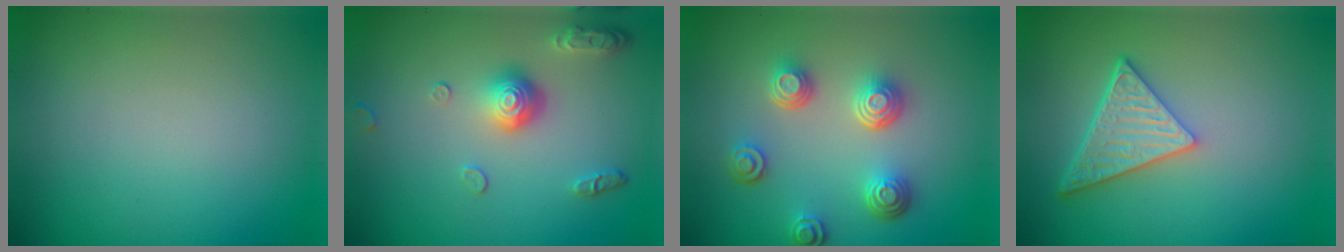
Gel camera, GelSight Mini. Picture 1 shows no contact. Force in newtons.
{"total": 3.8, "press": 2.9, "slide": 2.4}
{"total": 4.4, "press": 3.4, "slide": 2.8}
{"total": 5.1, "press": 3.8, "slide": 3.4}